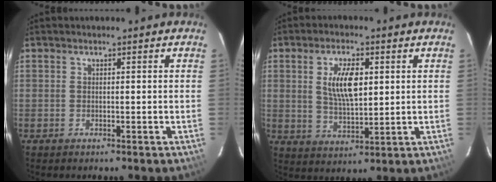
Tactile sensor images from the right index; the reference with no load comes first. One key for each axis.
{"total": 8.5, "fx": 2.1, "fy": 3.7, "fz": 7.3, "tx": -0.137, "ty": 0.003, "tz": 0.043}